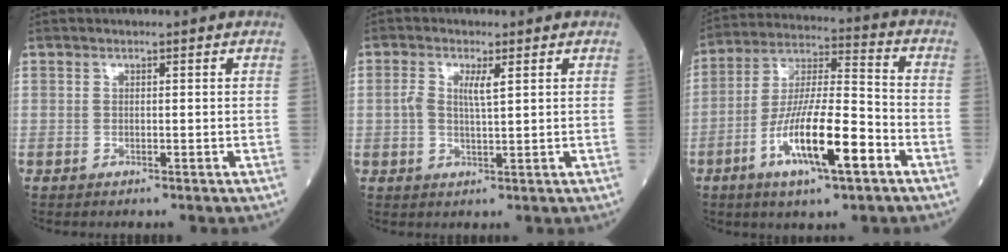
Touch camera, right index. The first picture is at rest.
{"total": 3.5, "force": [0.9, 0.7, 3.3], "torque": [-0.067, 0.004, 0.016]}
{"total": 14.8, "force": [-6.2, 2.4, 13.2], "torque": [-0.250, -0.006, -0.110]}